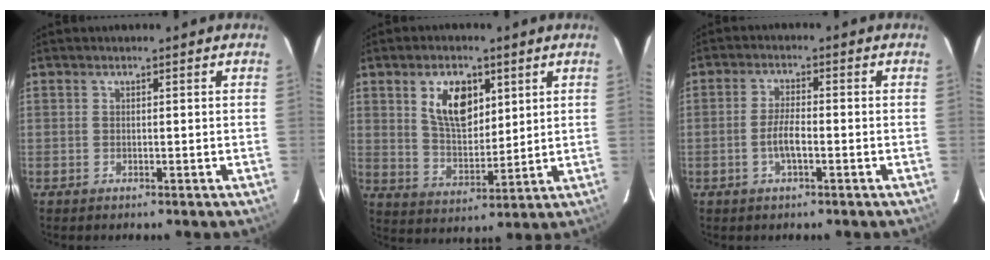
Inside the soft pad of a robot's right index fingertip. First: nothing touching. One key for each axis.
{"total": 10.3, "fx": 4.2, "fy": 5.7, "fz": 7.4, "tx": -0.129, "ty": 0.007, "tz": 0.086}
{"total": 4.0, "fx": -1.4, "fy": 1.0, "fz": 3.6, "tx": -0.076, "ty": 0.001, "tz": -0.027}